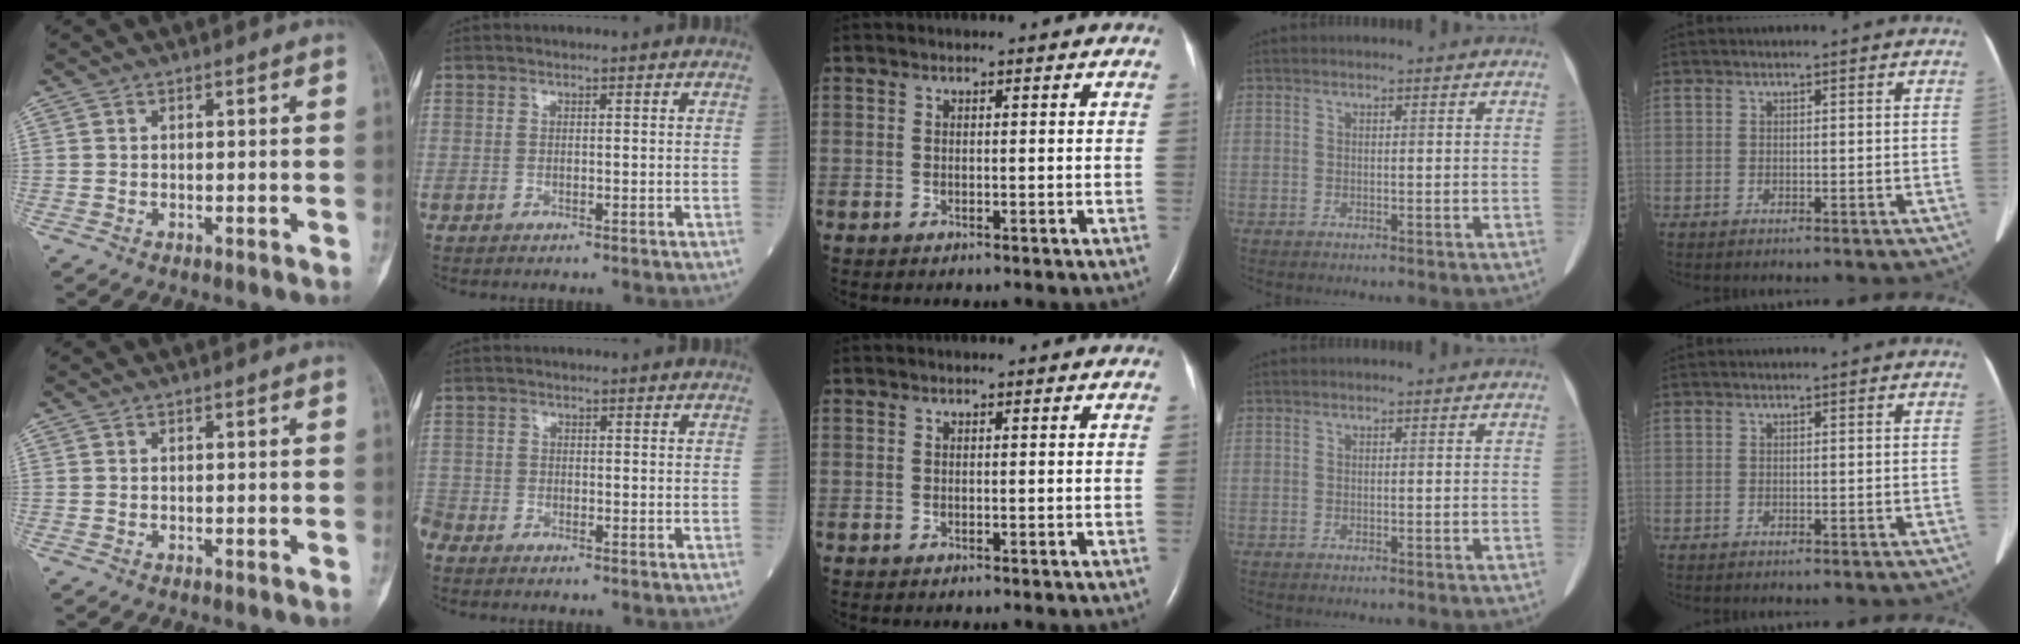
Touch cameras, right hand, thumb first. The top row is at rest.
{"index": {"total": 2.5, "force": [-2.2, 1.1, 0.2], "torque": [-0.008, -0.003, -0.044]}}